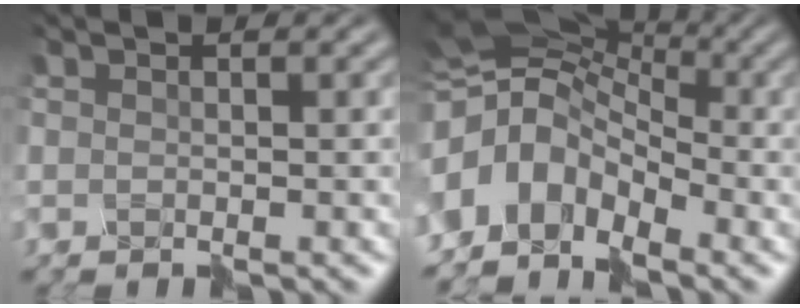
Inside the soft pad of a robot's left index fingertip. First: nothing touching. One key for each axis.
{"total": 8.1, "fx": -2.4, "fy": 5.5, "fz": 5.5, "tx": -0.108, "ty": 0.024, "tz": -0.062}